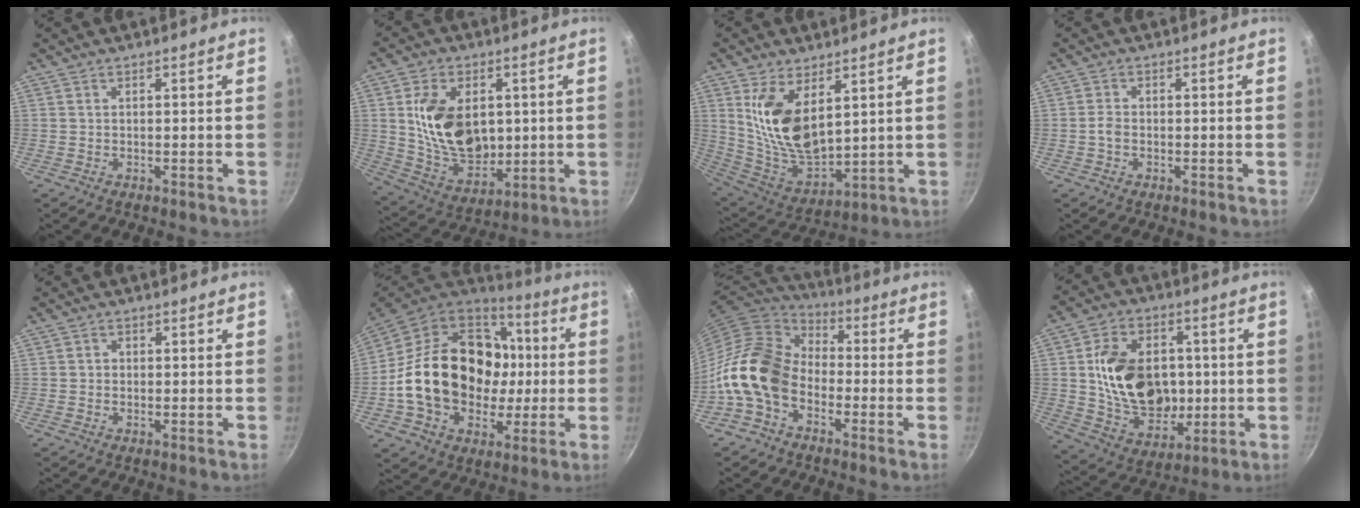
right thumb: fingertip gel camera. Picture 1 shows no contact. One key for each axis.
{"total": 16.8, "fx": 2.4, "fy": 11.5, "fz": 11.9, "tx": -0.178, "ty": -0.020, "tz": 0.056}
{"total": 14.9, "fx": 5.3, "fy": 7.8, "fz": 11.5, "tx": -0.204, "ty": -0.050, "tz": 0.118}
{"total": 1.7, "fx": -0.6, "fy": 1.1, "fz": 1.1, "tx": -0.024, "ty": 0.011, "tz": -0.014}
{"total": 1.3, "fx": 0.0, "fy": 1.2, "fz": 0.4, "tx": -0.002, "ty": 0.001, "tz": -0.004}
{"total": 27.1, "fx": 0.1, "fy": 20.7, "fz": 17.5, "tx": -0.286, "ty": 0.039, "tz": 0.019}
{"total": 15.2, "fx": -4.6, "fy": 10.7, "fz": 9.8, "tx": -0.155, "ty": 0.055, "tz": -0.115}
{"total": 19.6, "fx": 1.0, "fy": 14.6, "fz": 13.1, "tx": -0.184, "ty": 0.007, "tz": 0.027}